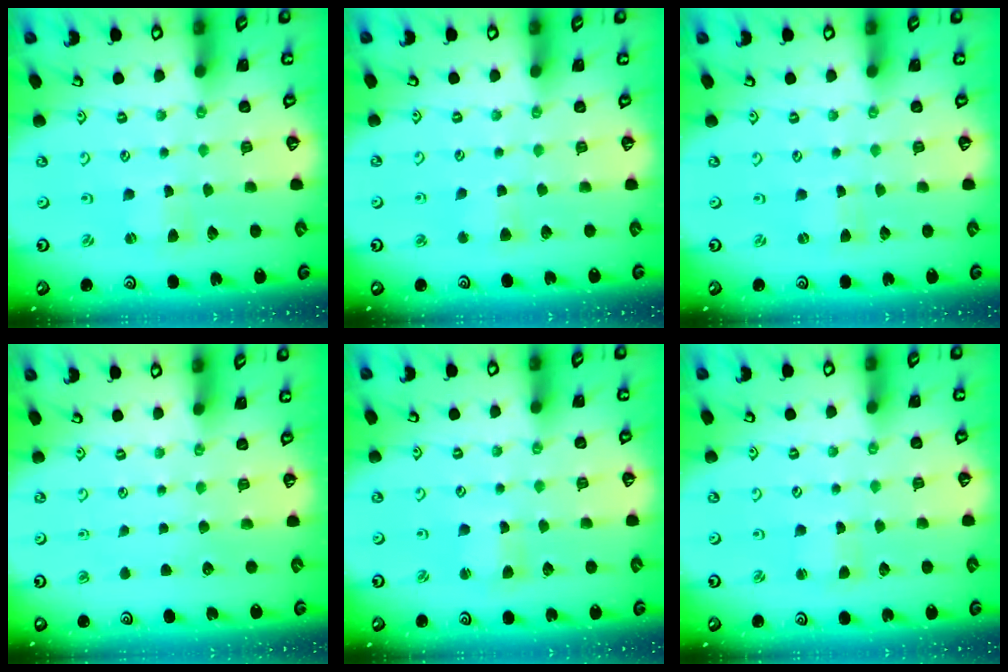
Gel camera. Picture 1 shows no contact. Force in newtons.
{"total": 2.8, "press": 2.8, "slide": 0.5}
{"total": 0.0}
{"total": 0.0}
{"total": 1.9, "press": 1.9, "slide": 0.3}
{"total": 1.8, "press": 1.8, "slide": 0.3}